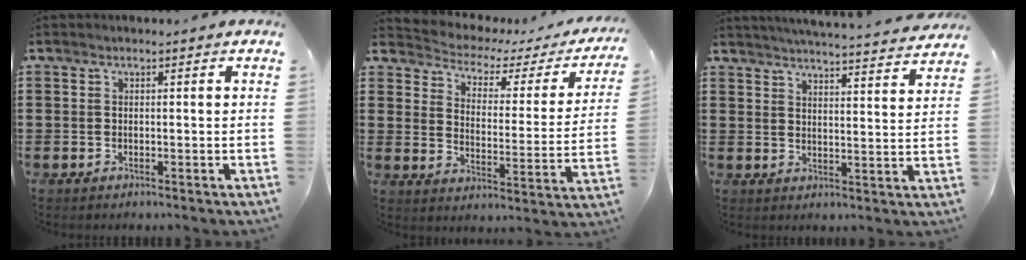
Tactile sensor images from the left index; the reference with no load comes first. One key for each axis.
{"total": 2.7, "fx": 2.1, "fy": 1.3, "fz": 1.0, "tx": -0.040, "ty": -0.019, "tz": 0.026}
{"total": 4.5, "fx": 4.4, "fy": -0.5, "fz": 0.6, "tx": -0.023, "ty": -0.037, "tz": 0.074}